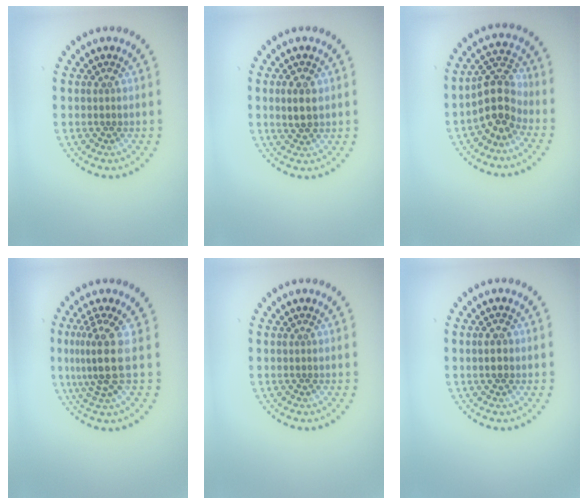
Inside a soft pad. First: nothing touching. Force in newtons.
{"total": 2.4, "press": 2.3, "slide": 0.6}
{"total": 4.0, "press": 3.5, "slide": 1.8}
{"total": 3.6, "press": 2.7, "slide": 2.4}
{"total": 0.0}
{"total": 2.0, "press": 2.0, "slide": 0.2}